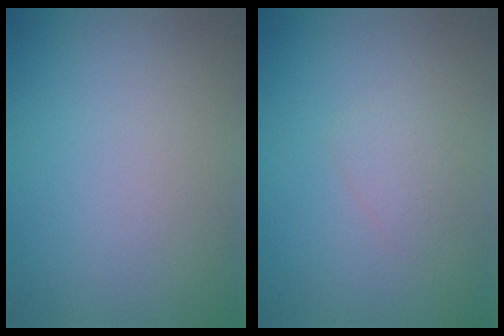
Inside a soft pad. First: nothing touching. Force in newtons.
{"total": 1.1, "press": 1.1, "slide": 0.0}